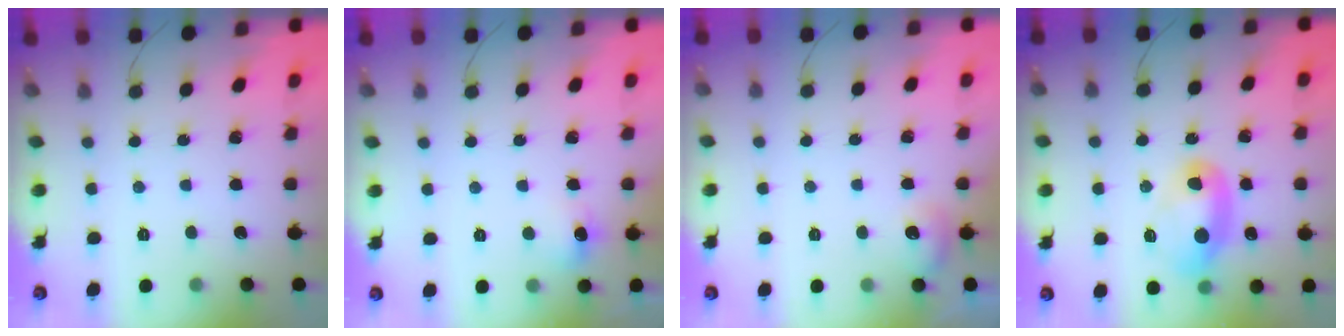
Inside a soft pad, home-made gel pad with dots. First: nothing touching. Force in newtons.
{"total": 6.2, "press": 6.0, "slide": 1.9}
{"total": 5.6, "press": 5.5, "slide": 1.4}
{"total": 10.4, "press": 10.4, "slide": 1.0}